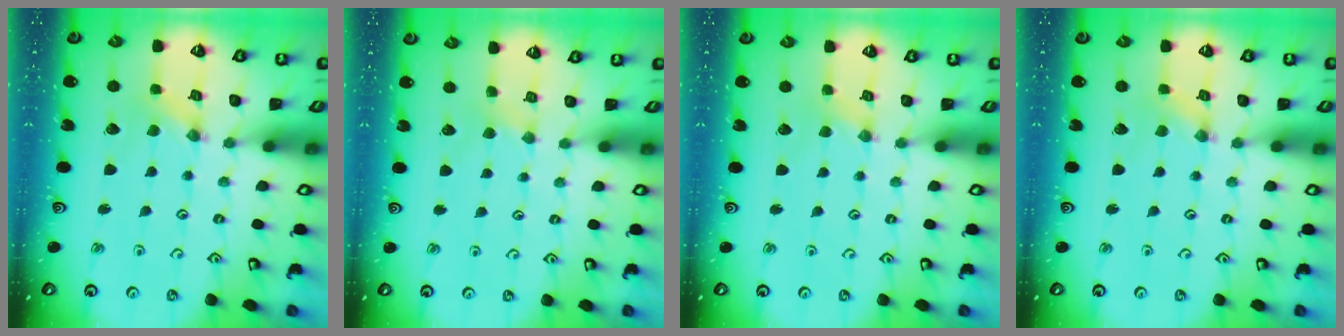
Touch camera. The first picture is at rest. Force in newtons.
{"total": 1.8, "press": 1.8, "slide": 0.3}
{"total": 1.8, "press": 1.8, "slide": 0.3}
{"total": 0.6, "press": 0.5, "slide": 0.2}